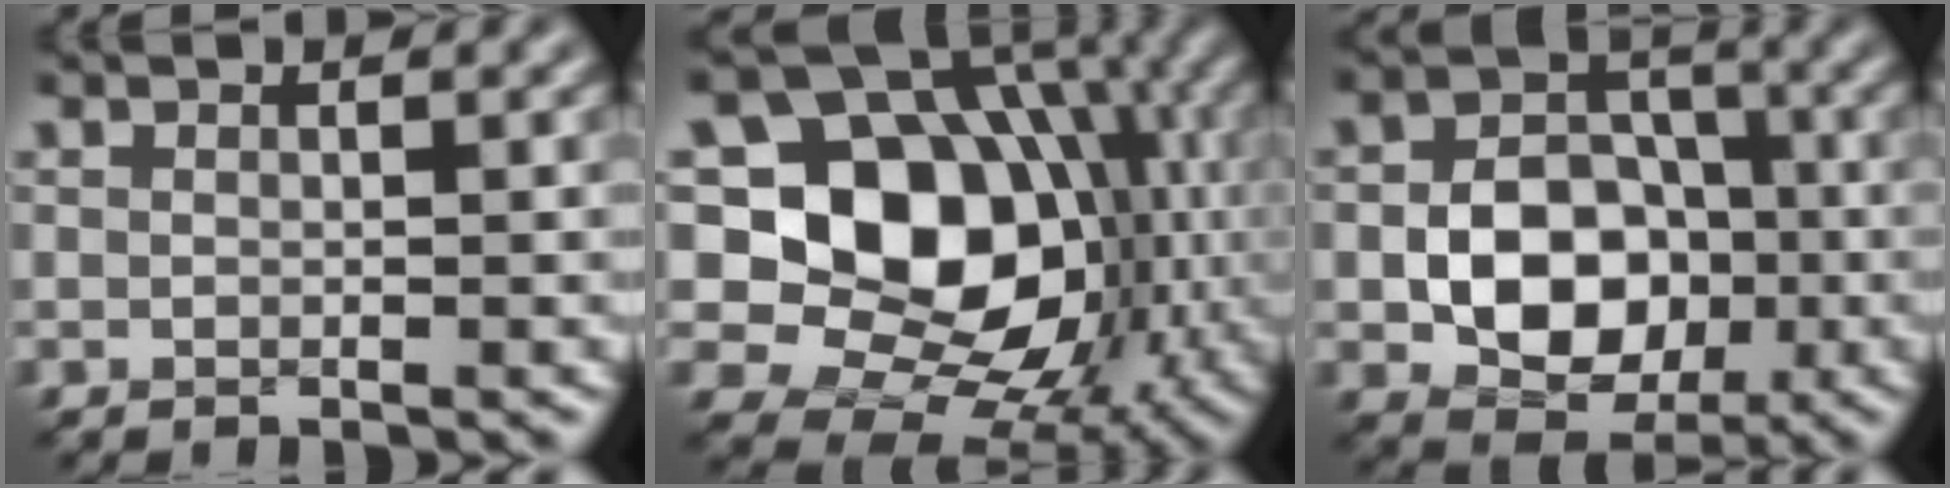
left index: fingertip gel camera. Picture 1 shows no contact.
{"total": 14.7, "force": [0.2, 11.6, 9.0], "torque": [-0.125, 0.000, -0.011]}
{"total": 7.7, "force": [-1.9, 5.7, 4.9], "torque": [-0.075, -0.001, -0.033]}